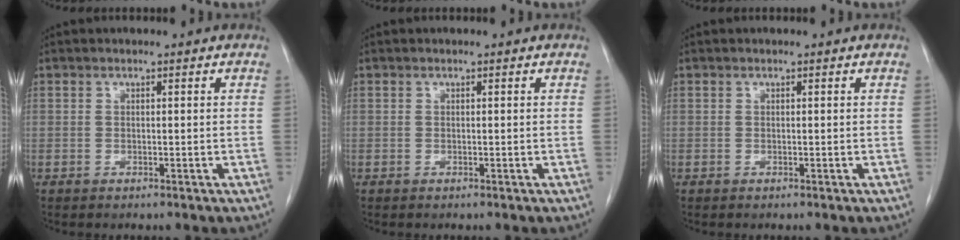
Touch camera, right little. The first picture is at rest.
{"total": 0.0}
{"total": 0.0}